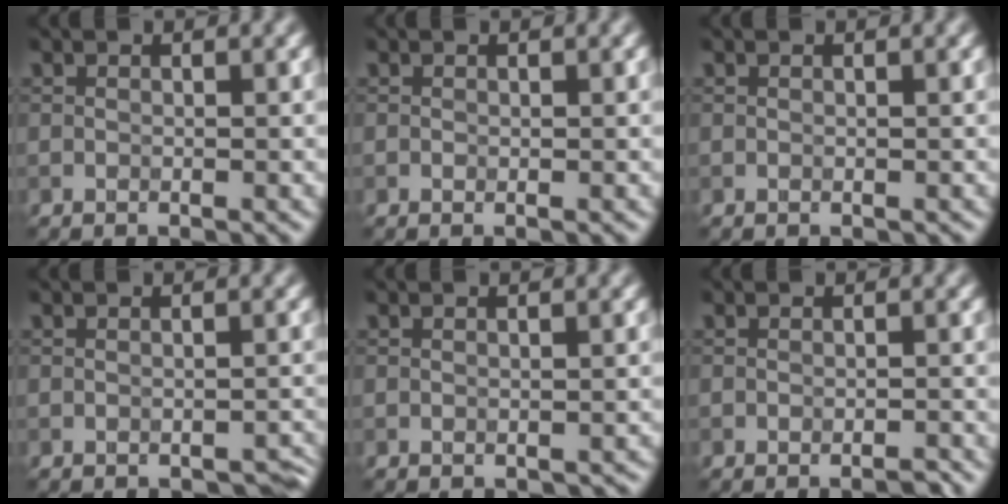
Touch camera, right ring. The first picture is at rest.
{"total": 0.0}
{"total": 0.0}
{"total": 2.2, "force": [-1.7, 1.0, 0.9], "torque": [-0.013, 0.007, -0.012]}
{"total": 1.0, "force": [-0.7, 0.6, 0.5], "torque": [-0.004, 0.001, -0.004]}
{"total": 0.8, "force": [-0.8, 0.0, 0.3], "torque": [0.001, 0.005, -0.010]}